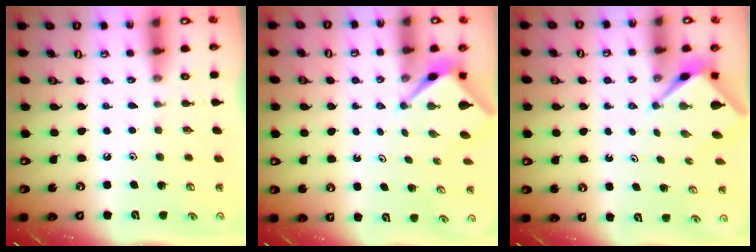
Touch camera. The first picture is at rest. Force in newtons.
{"total": 2.5, "press": 2.5, "slide": 0.1}
{"total": 2.5, "press": 2.5, "slide": 0.2}